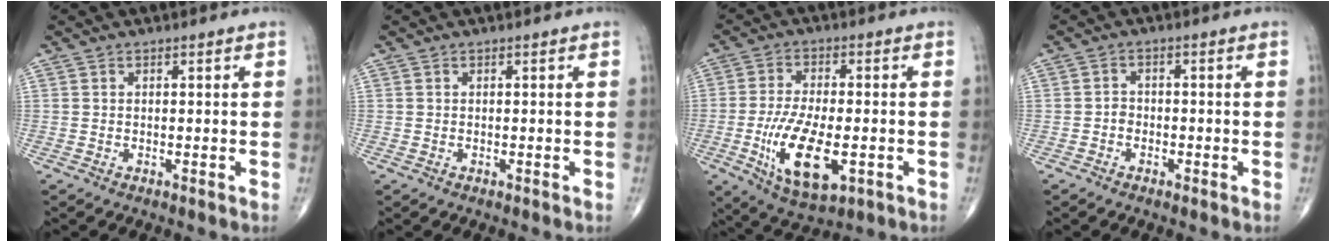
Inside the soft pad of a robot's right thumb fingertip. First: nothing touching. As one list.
[{"total": 0.0}, {"total": 13.9, "force": [-3.7, 6.0, 11.9], "torque": [-0.220, -0.007, -0.055]}, {"total": 1.9, "force": [-0.9, 1.6, 0.7], "torque": [-0.002, 0.007, -0.023]}]